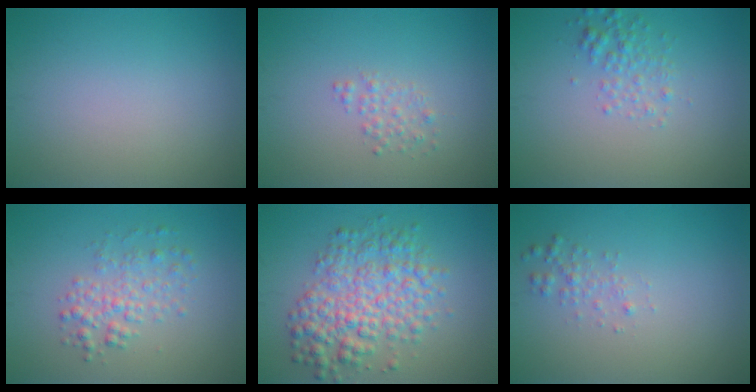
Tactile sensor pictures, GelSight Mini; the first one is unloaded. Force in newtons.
{"total": 1.3, "press": 1.3, "slide": 0.0}
{"total": 2.0, "press": 2.0, "slide": 0.1}
{"total": 2.7, "press": 2.7, "slide": 0.0}
{"total": 6.1, "press": 6.1, "slide": 0.1}
{"total": 1.3, "press": 1.3, "slide": 0.0}